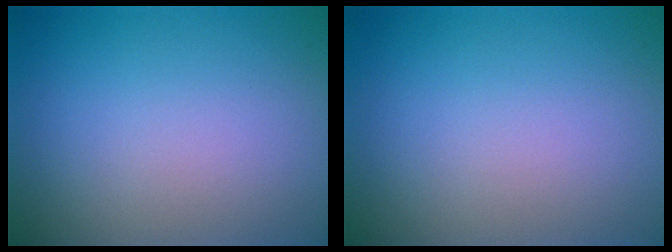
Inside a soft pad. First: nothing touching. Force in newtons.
{"total": 0.0}